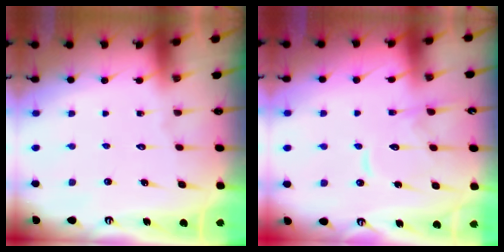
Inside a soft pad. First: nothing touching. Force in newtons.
{"total": 11.9, "press": 11.8, "slide": 1.1}